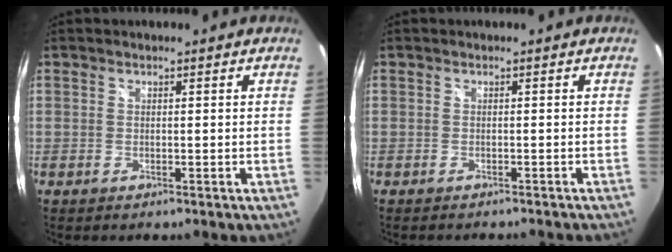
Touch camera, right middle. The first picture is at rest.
{"total": 2.2, "force": [-2.0, 0.3, 0.9], "torque": [-0.019, -0.012, -0.028]}